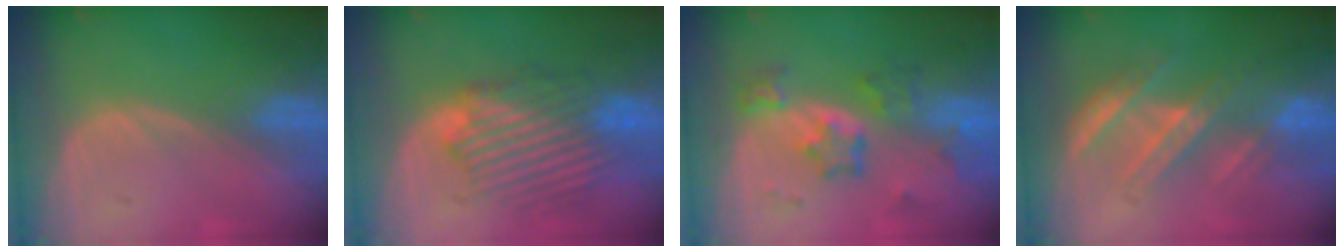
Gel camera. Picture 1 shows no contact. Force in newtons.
{"total": 8.9, "press": 8.8, "slide": 1.5}
{"total": 7.1, "press": 6.5, "slide": 2.9}
{"total": 7.2, "press": 6.7, "slide": 2.6}